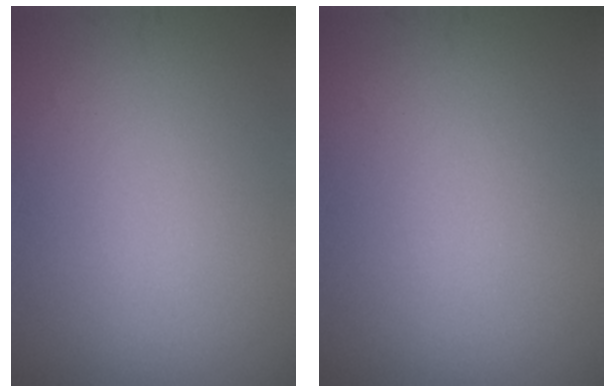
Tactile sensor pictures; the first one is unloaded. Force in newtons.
{"total": 0.0}